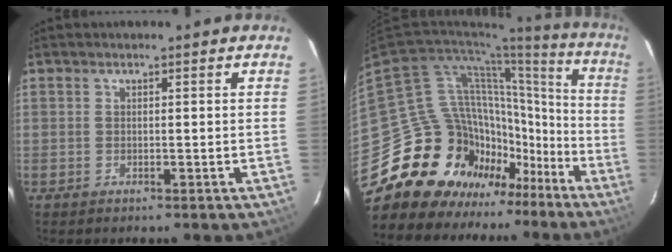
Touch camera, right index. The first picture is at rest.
{"total": 22.4, "force": [-15.1, 15.8, 4.6], "torque": [-0.082, 0.076, -0.237]}